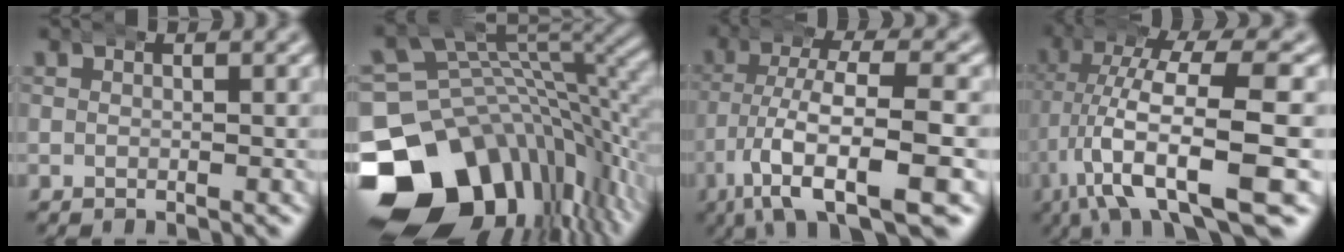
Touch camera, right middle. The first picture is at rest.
{"total": 22.3, "force": [-7.0, 16.1, 13.7], "torque": [-0.217, -0.063, -0.098]}
{"total": 10.3, "force": [-6.4, 3.6, 7.2], "torque": [-0.157, -0.043, -0.082]}
{"total": 11.4, "force": [-3.7, 4.2, 10.0], "torque": [-0.189, -0.019, -0.046]}